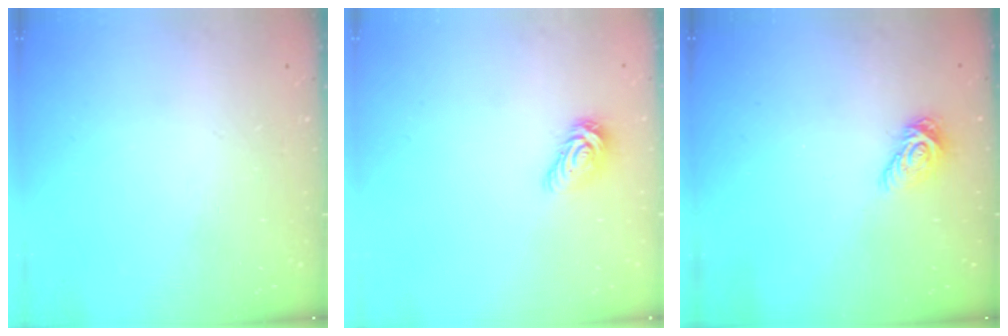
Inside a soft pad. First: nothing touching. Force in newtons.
{"total": 7.2, "press": 7.2, "slide": 0.2}
{"total": 8.1, "press": 8.1, "slide": 0.3}